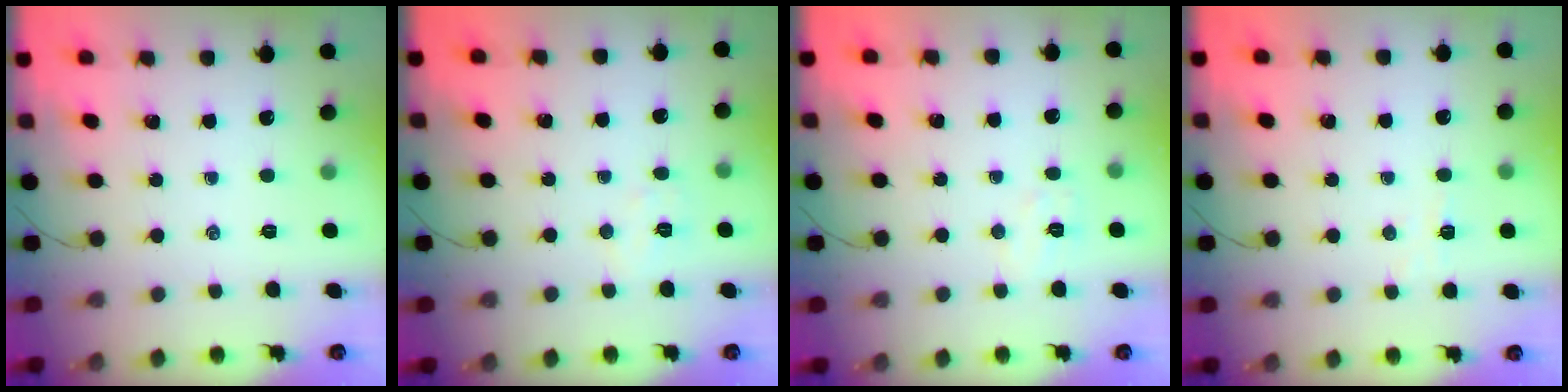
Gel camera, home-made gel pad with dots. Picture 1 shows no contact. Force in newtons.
{"total": 4.7, "press": 4.6, "slide": 1.0}
{"total": 5.1, "press": 5.0, "slide": 1.1}
{"total": 2.9, "press": 2.7, "slide": 0.8}